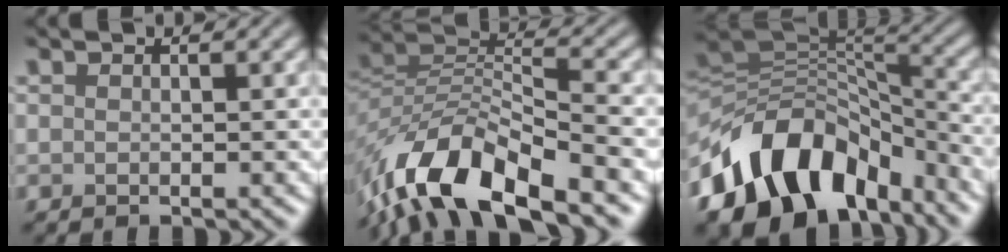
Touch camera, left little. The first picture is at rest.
{"total": 11.8, "force": [-7.7, 4.2, 7.8], "torque": [-0.147, 0.005, -0.154]}
{"total": 11.9, "force": [-7.0, 7.3, 6.1], "torque": [-0.103, 0.014, -0.137]}